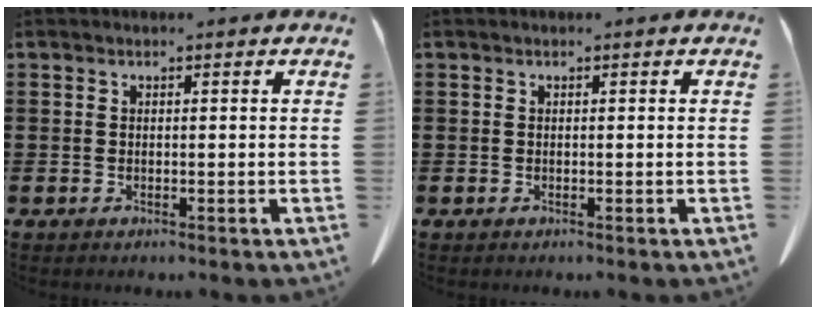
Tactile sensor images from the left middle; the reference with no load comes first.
{"total": 0.0}